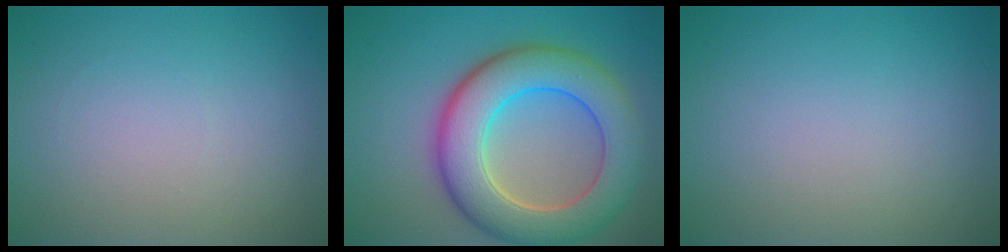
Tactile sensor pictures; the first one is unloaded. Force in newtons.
{"total": 9.3, "press": 9.3, "slide": 0.8}
{"total": 0.0}